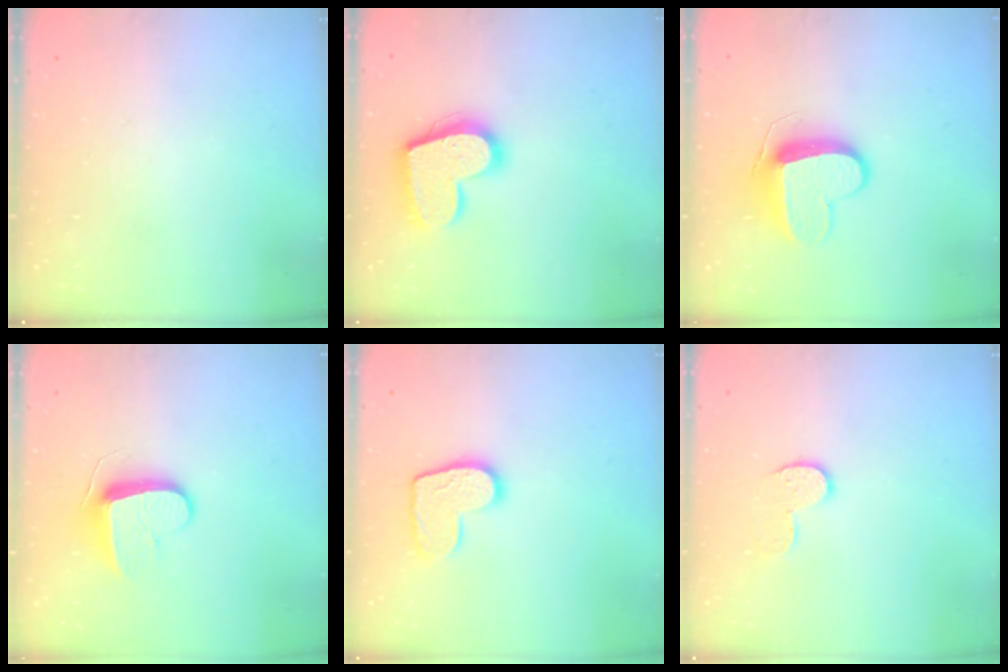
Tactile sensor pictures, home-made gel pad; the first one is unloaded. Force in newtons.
{"total": 16.9, "press": 16.8, "slide": 1.2}
{"total": 10.3, "press": 10.2, "slide": 0.5}
{"total": 9.3, "press": 9.3, "slide": 0.1}
{"total": 10.7, "press": 10.7, "slide": 0.5}
{"total": 8.1, "press": 8.1, "slide": 0.4}